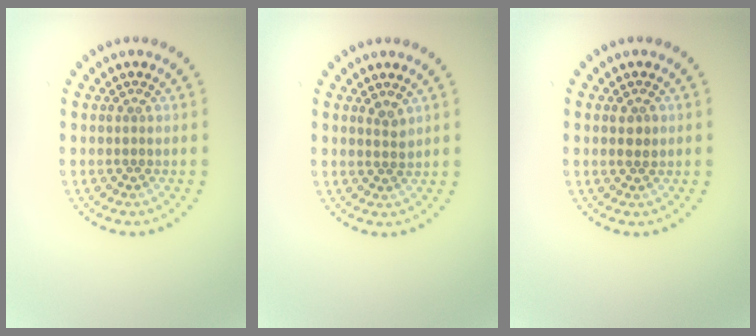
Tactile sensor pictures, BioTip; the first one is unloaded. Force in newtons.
{"total": 1.1, "press": 0.8, "slide": 0.7}
{"total": 1.2, "press": 1.2, "slide": 0.1}